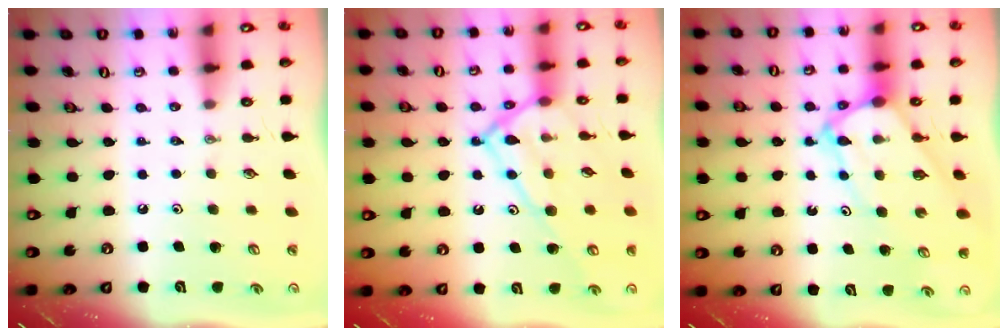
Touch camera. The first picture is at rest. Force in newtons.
{"total": 16.4, "press": 16.4, "slide": 1.0}
{"total": 8.5, "press": 8.4, "slide": 0.8}